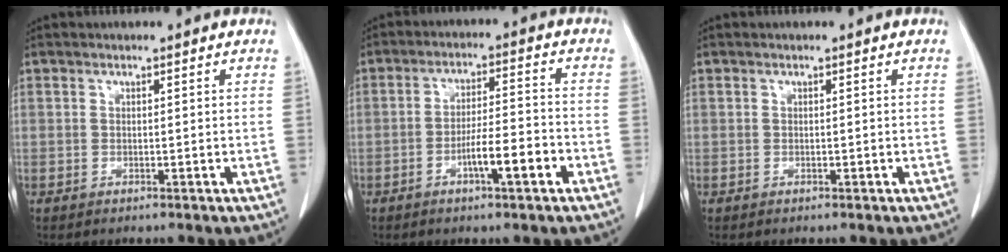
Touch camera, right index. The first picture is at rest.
{"total": 7.6, "force": [-3.3, 1.3, 6.7], "torque": [-0.117, 0.010, -0.052]}
{"total": 0.0}